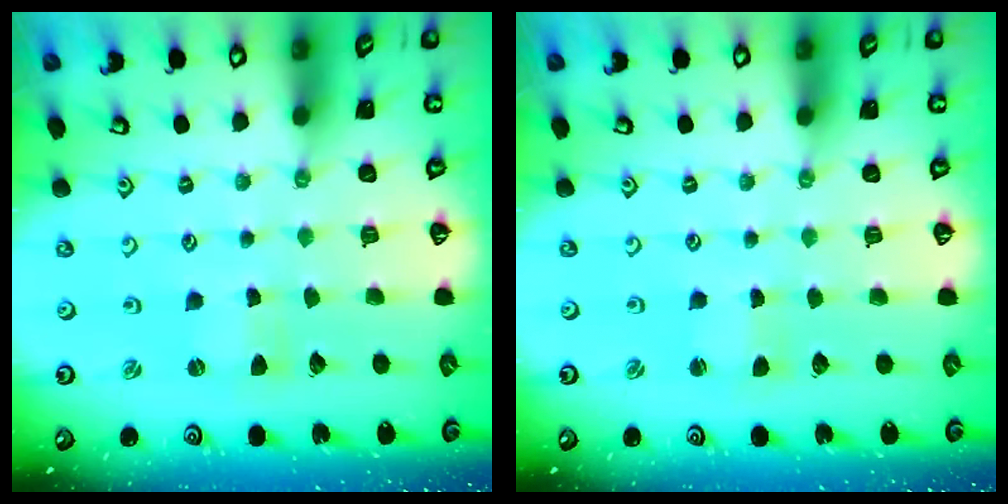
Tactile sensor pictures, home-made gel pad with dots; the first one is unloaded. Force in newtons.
{"total": 0.7, "press": 0.7, "slide": 0.2}